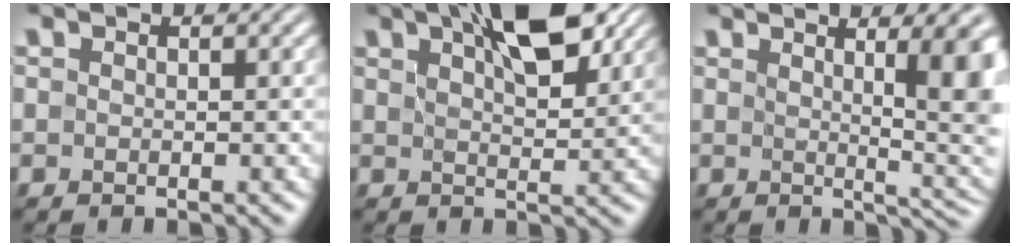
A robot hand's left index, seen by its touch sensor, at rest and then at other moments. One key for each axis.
{"total": 8.2, "fx": 4.5, "fy": 3.1, "fz": 6.2, "tx": -0.092, "ty": 0.025, "tz": 0.061}
{"total": 8.2, "fx": 1.9, "fy": 2.1, "fz": 7.7, "tx": -0.066, "ty": 0.007, "tz": 0.025}